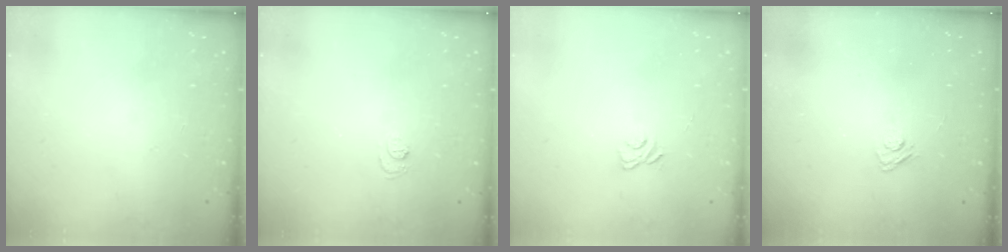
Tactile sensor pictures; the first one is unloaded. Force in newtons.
{"total": 4.8, "press": 4.8, "slide": 0.4}
{"total": 3.3, "press": 3.0, "slide": 1.3}
{"total": 3.1, "press": 2.8, "slide": 1.3}